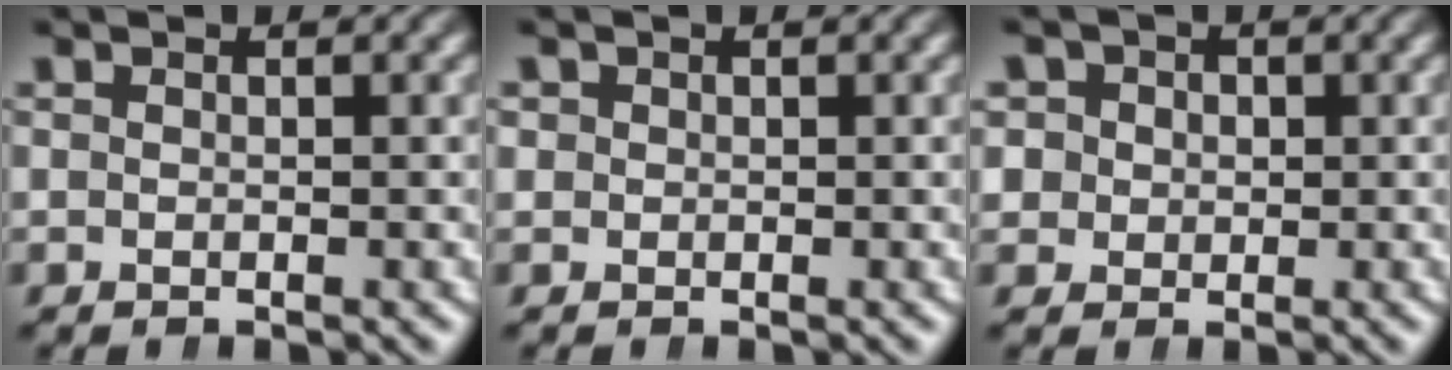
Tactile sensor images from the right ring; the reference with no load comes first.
{"total": 0.6, "force": [0.3, 0.5, 0.0], "torque": [0.003, -0.007, 0.010]}
{"total": 4.6, "force": [0.7, 4.2, 1.8], "torque": [-0.040, -0.006, 0.015]}